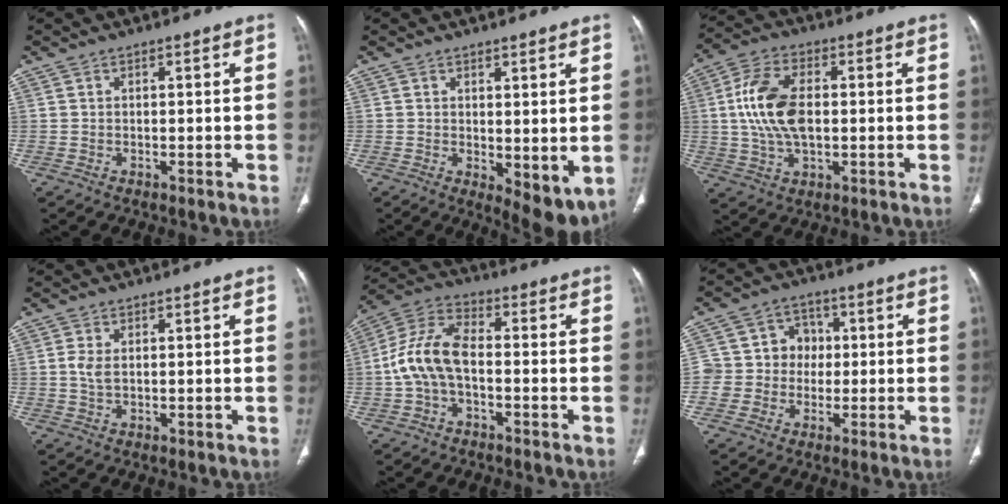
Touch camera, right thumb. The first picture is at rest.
{"total": 7.1, "force": [0.2, 3.0, 6.4], "torque": [-0.080, -0.023, 0.015]}
{"total": 12.4, "force": [0.8, 7.1, 10.2], "torque": [-0.203, 0.011, 0.015]}
{"total": 2.5, "force": [0.4, 1.3, 2.1], "torque": [-0.049, -0.002, 0.010]}
{"total": 10.3, "force": [-1.6, 5.6, 8.5], "torque": [-0.173, 0.035, -0.038]}
{"total": 8.7, "force": [-0.3, 8.2, 2.8], "torque": [-0.001, 0.023, -0.010]}